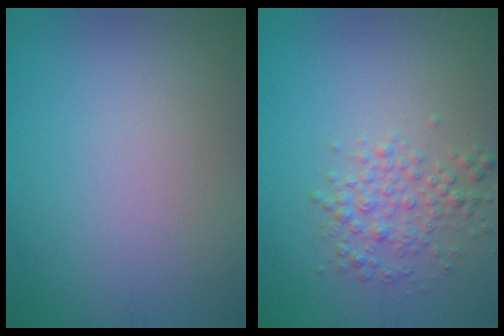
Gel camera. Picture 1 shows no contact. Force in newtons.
{"total": 2.8, "press": 2.8, "slide": 0.0}